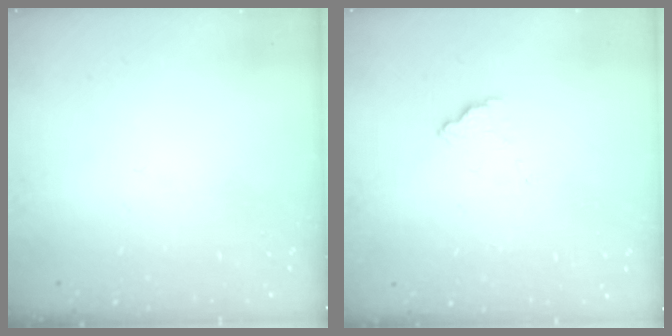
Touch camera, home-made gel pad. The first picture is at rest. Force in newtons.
{"total": 2.9, "press": 2.9, "slide": 0.4}